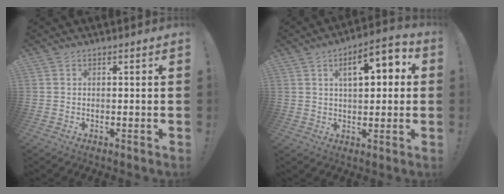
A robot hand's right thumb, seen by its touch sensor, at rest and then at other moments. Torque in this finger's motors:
{"motor_torque": [1.52, 1.54, 0.18, 0.17, 0.05]}